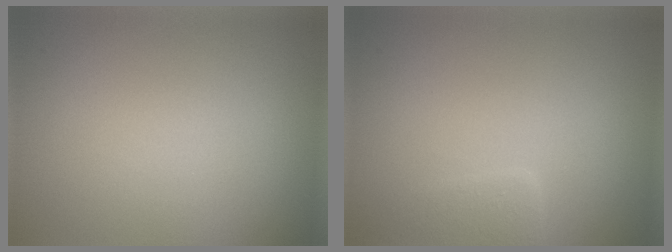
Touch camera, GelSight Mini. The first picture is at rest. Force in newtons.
{"total": 2.0, "press": 2.0, "slide": 0.2}